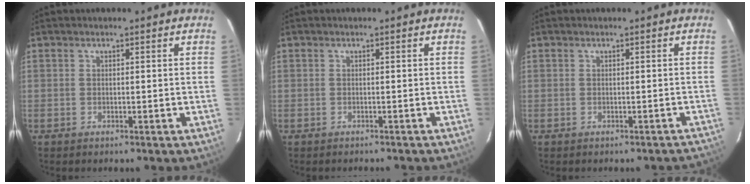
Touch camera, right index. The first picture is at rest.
{"total": 2.3, "force": [-2.1, 0.9, 0.3], "torque": [-0.001, -0.002, -0.027]}
{"total": 4.2, "force": [-3.7, 2.0, 0.4], "torque": [0.011, 0.007, -0.034]}